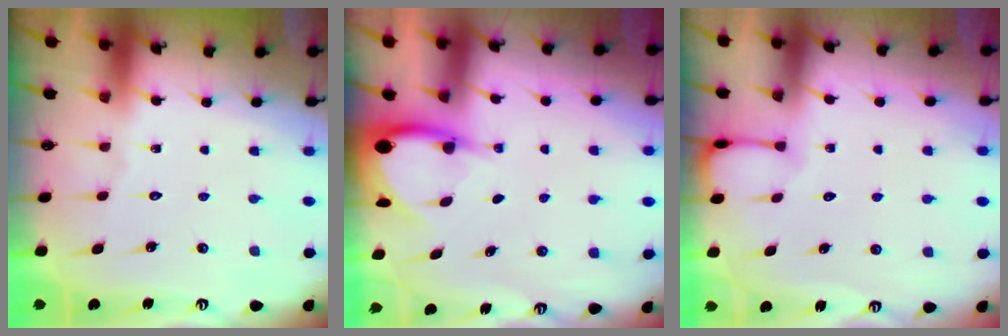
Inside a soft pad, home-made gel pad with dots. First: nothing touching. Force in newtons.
{"total": 4.0, "press": 4.0, "slide": 0.3}
{"total": 2.0, "press": 2.0, "slide": 0.3}